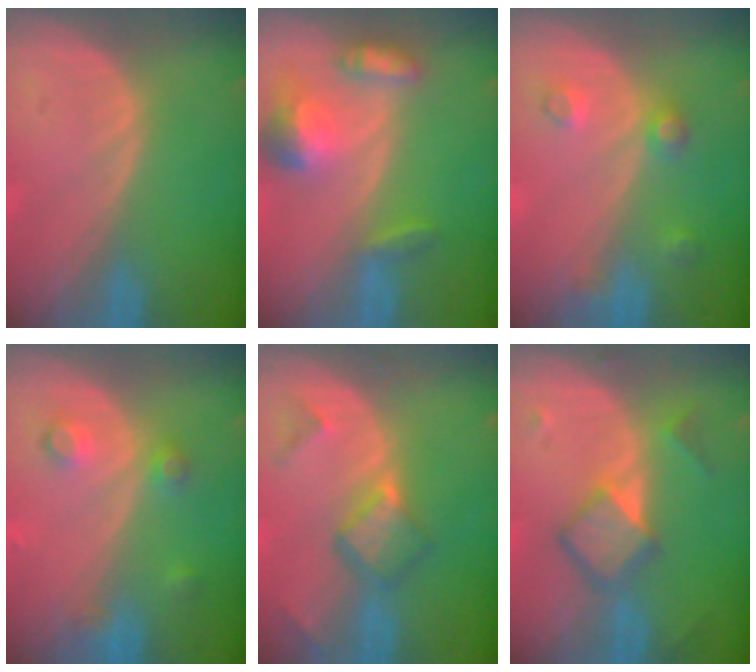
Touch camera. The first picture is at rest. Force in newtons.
{"total": 7.0, "press": 6.5, "slide": 2.6}
{"total": 3.4, "press": 3.3, "slide": 0.9}
{"total": 3.7, "press": 3.5, "slide": 1.4}
{"total": 5.5, "press": 5.0, "slide": 2.2}
{"total": 5.8, "press": 5.8, "slide": 0.1}